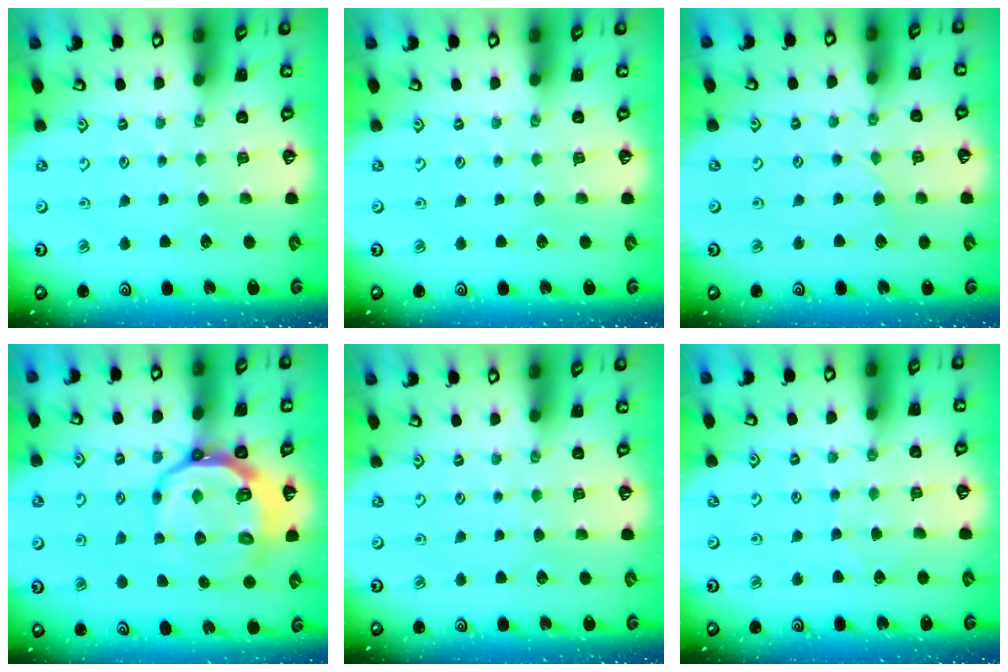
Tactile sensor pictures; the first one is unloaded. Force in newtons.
{"total": 0.0}
{"total": 2.0, "press": 2.0, "slide": 0.2}
{"total": 11.5, "press": 10.8, "slide": 3.9}
{"total": 0.0}
{"total": 4.7, "press": 4.6, "slide": 0.4}